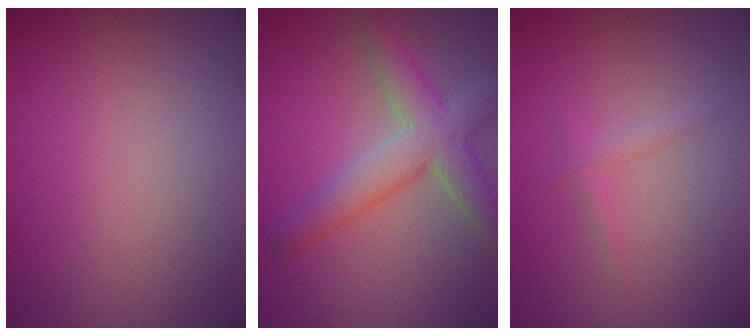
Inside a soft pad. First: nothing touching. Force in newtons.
{"total": 5.3, "press": 5.3, "slide": 0.2}
{"total": 1.1, "press": 1.1, "slide": 0.1}